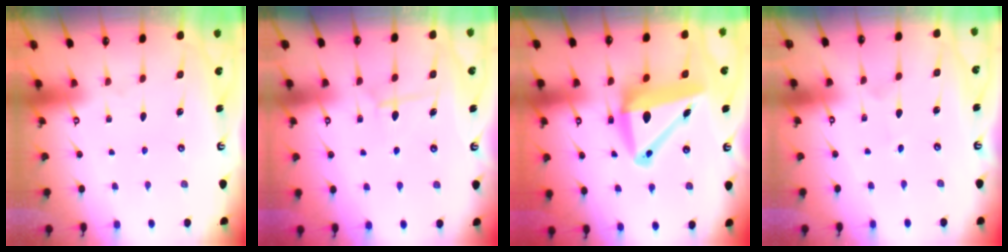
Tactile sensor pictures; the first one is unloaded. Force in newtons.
{"total": 6.6, "press": 6.5, "slide": 0.9}
{"total": 12.7, "press": 12.4, "slide": 2.8}
{"total": 1.5, "press": 1.5, "slide": 0.1}